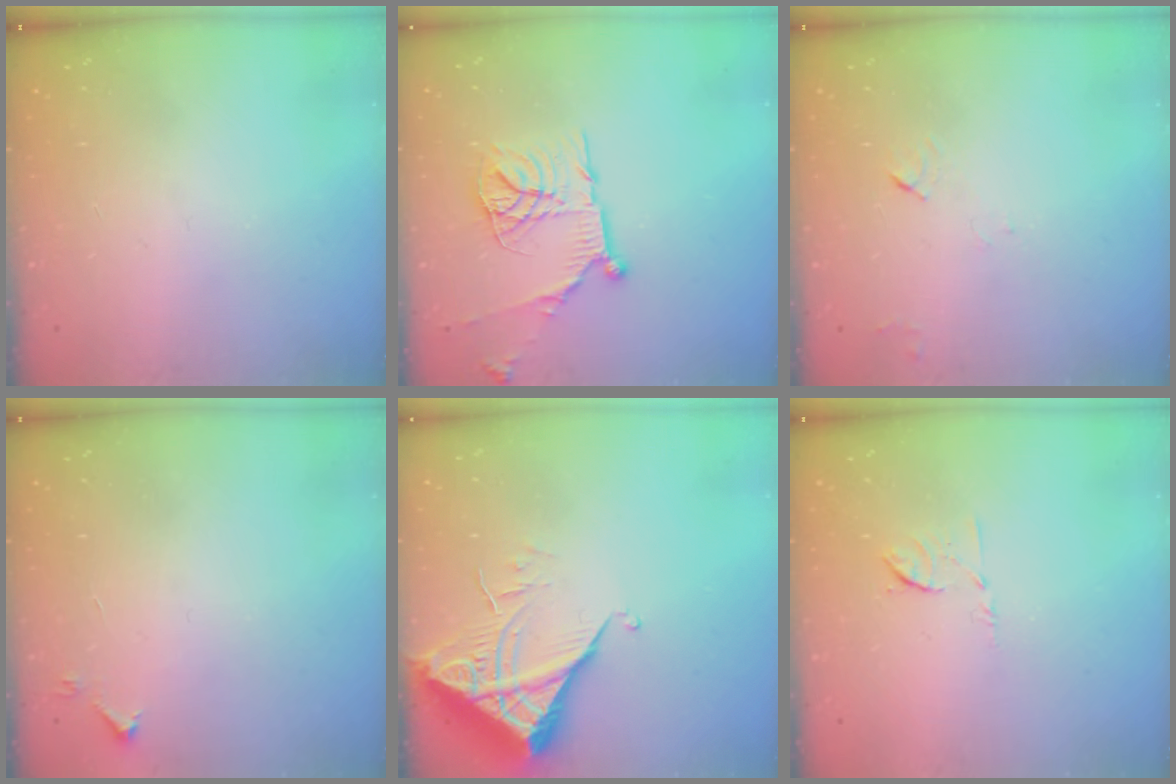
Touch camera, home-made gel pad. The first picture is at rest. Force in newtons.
{"total": 15.2, "press": 15.2, "slide": 0.8}
{"total": 3.7, "press": 3.6, "slide": 0.5}
{"total": 3.8, "press": 3.7, "slide": 0.6}
{"total": 6.6, "press": 6.6, "slide": 0.4}
{"total": 6.6, "press": 6.5, "slide": 1.1}